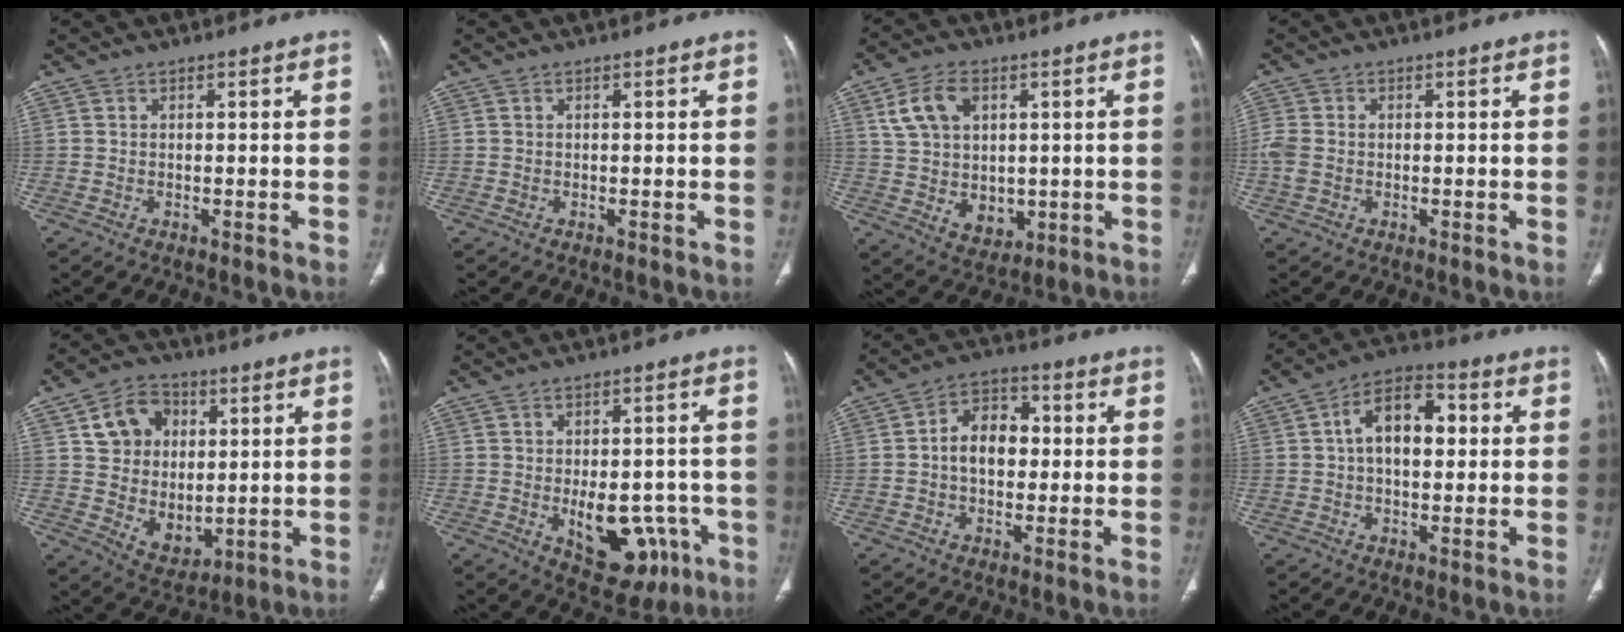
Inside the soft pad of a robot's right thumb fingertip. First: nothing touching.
{"total": 0.0}
{"total": 11.9, "force": [2.6, 8.8, 7.6], "torque": [-0.106, -0.007, 0.063]}
{"total": 3.5, "force": [-0.3, 2.6, 2.3], "torque": [-0.071, 0.006, -0.007]}
{"total": 13.6, "force": [3.2, 11.2, 7.1], "torque": [-0.068, -0.014, 0.068]}
{"total": 13.4, "force": [-4.2, 8.2, 9.8], "torque": [-0.096, 0.018, -0.039]}
{"total": 8.4, "force": [0.0, 5.9, 6.0], "torque": [-0.075, 0.025, -0.010]}
{"total": 11.3, "force": [1.5, 6.8, 8.9], "torque": [-0.127, 0.025, 0.017]}